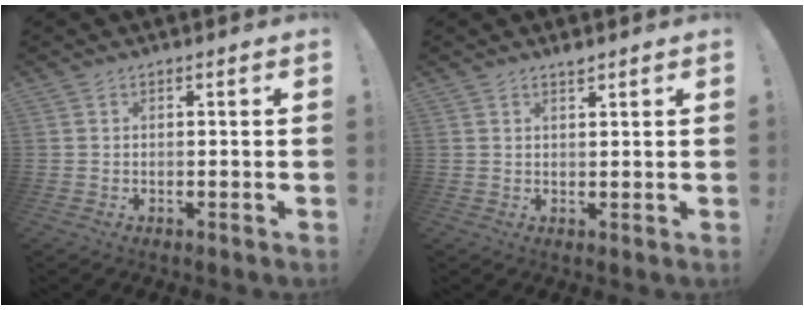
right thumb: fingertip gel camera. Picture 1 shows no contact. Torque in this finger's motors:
{"motor_torque": [0.16, -0.26, 0.24, -0.23, 0.08]}